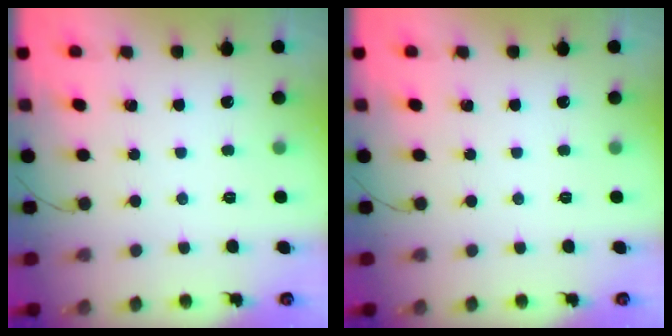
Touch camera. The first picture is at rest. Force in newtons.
{"total": 0.0}